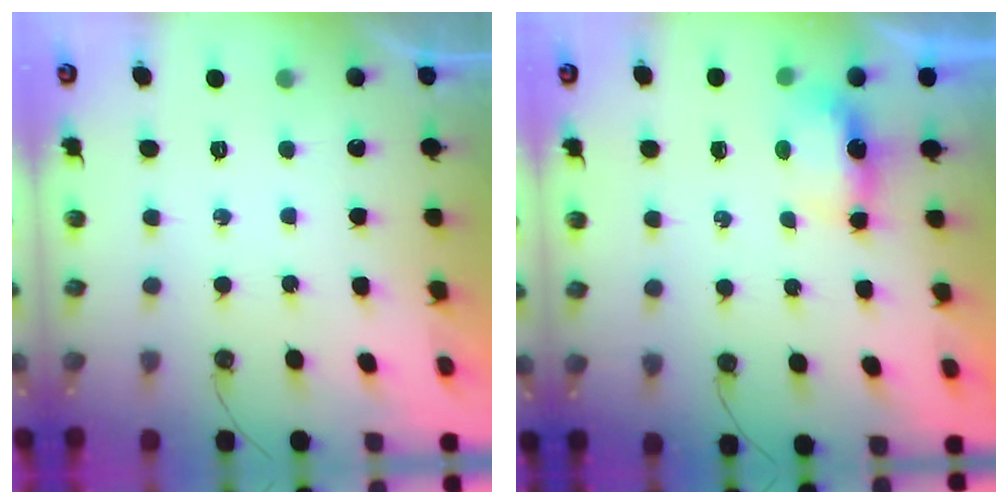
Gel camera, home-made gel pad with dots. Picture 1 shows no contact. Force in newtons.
{"total": 5.4, "press": 5.3, "slide": 0.8}